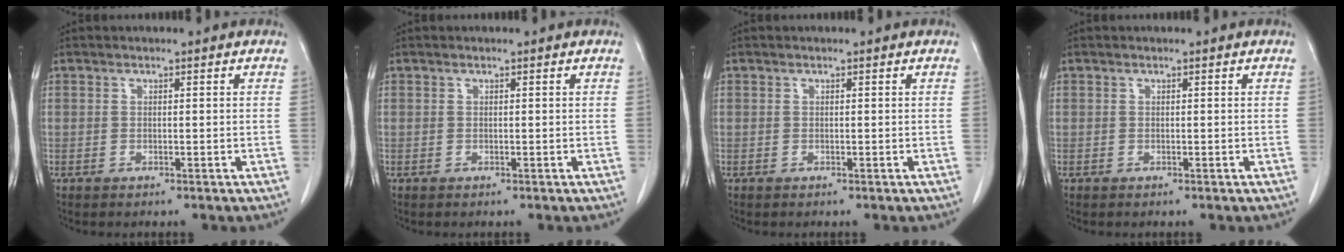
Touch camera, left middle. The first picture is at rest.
{"total": 0.0}
{"total": 0.0}
{"total": 0.0}